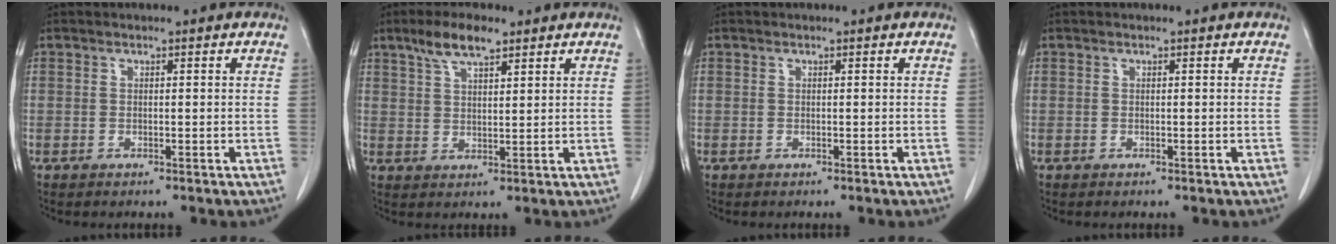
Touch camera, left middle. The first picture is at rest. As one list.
[{"total": 6.1, "force": [4.3, 1.5, 4.0], "torque": [-0.082, 0.009, 0.082]}, {"total": 0.0}, {"total": 0.0}]